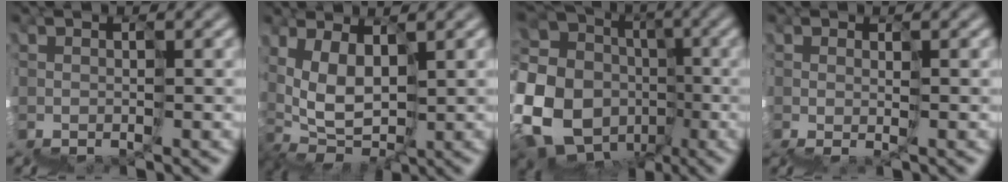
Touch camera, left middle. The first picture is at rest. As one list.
[{"total": 5.1, "force": [2.6, 2.9, 3.3], "torque": [-0.095, 0.027, 0.055]}, {"total": 10.9, "force": [-1.2, 10.5, 2.4], "torque": [-0.092, 0.025, -0.032]}, {"total": 0.6, "force": [-0.2, 0.1, 0.6], "torque": [-0.004, -0.002, 0.002]}]